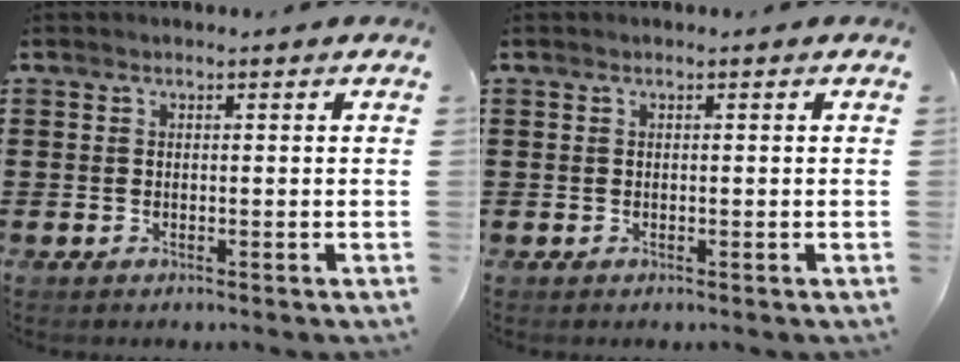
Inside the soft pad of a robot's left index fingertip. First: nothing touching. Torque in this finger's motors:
{"motor_torque": [-0.19, 0.00, -0.01, -0.01]}